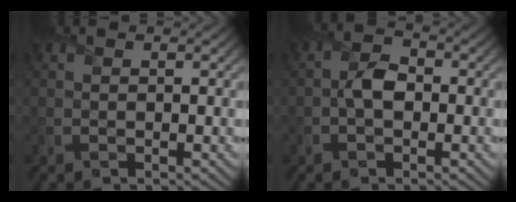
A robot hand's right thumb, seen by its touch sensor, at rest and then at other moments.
{"total": 2.9, "force": [-0.6, 1.9, 2.1], "torque": [-0.041, 0.004, -0.017]}